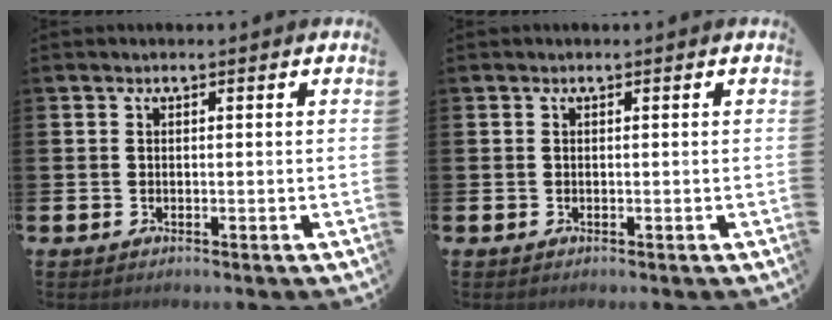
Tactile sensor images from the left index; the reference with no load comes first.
{"total": 0.0}